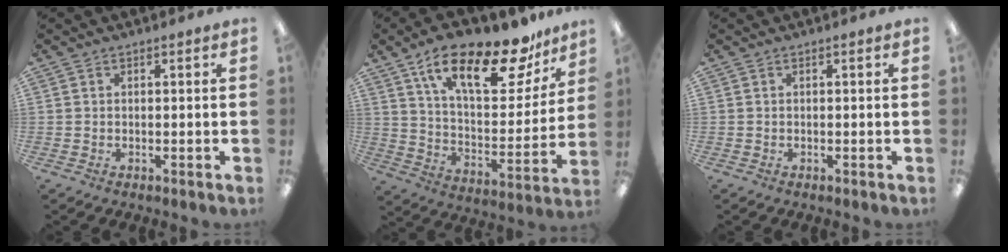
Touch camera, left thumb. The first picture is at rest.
{"total": 22.8, "force": [15.3, 8.3, 14.6], "torque": [-0.230, -0.088, 0.255]}
{"total": 0.0}